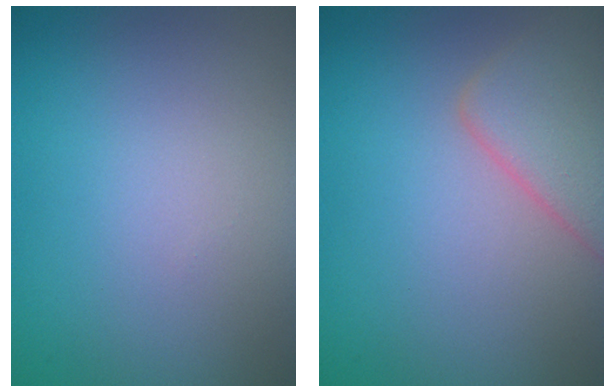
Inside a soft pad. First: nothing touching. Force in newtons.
{"total": 4.6, "press": 4.6, "slide": 0.2}